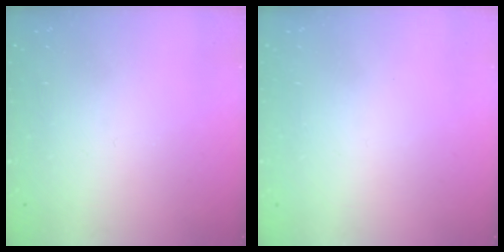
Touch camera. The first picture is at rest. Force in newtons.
{"total": 1.7, "press": 1.7, "slide": 0.1}